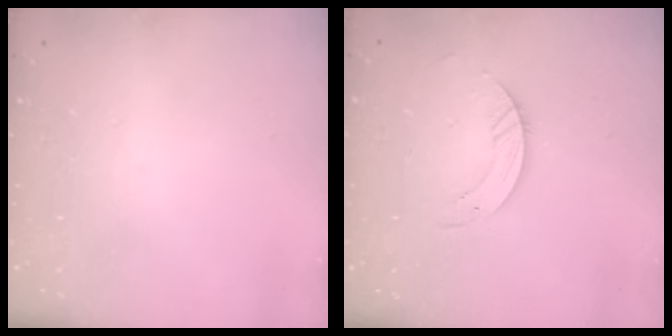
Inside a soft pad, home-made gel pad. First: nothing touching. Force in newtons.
{"total": 3.8, "press": 3.8, "slide": 0.2}